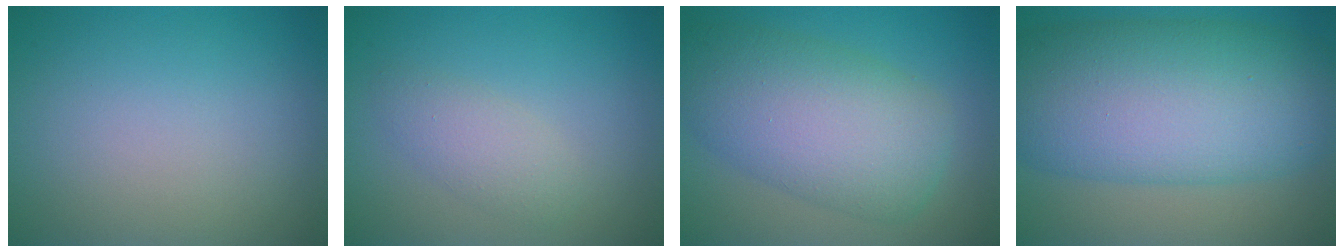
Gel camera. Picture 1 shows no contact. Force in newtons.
{"total": 2.3, "press": 2.3, "slide": 0.1}
{"total": 8.8, "press": 8.7, "slide": 0.3}
{"total": 13.4, "press": 13.4, "slide": 0.0}